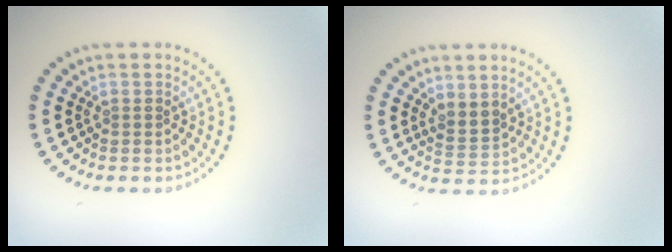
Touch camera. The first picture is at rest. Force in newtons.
{"total": 2.0, "press": 1.5, "slide": 1.3}